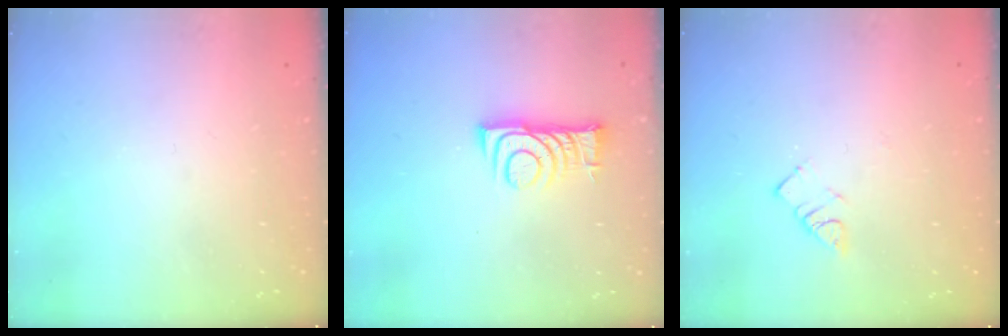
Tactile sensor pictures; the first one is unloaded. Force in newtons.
{"total": 8.3, "press": 8.3, "slide": 0.8}
{"total": 3.6, "press": 3.6, "slide": 0.4}